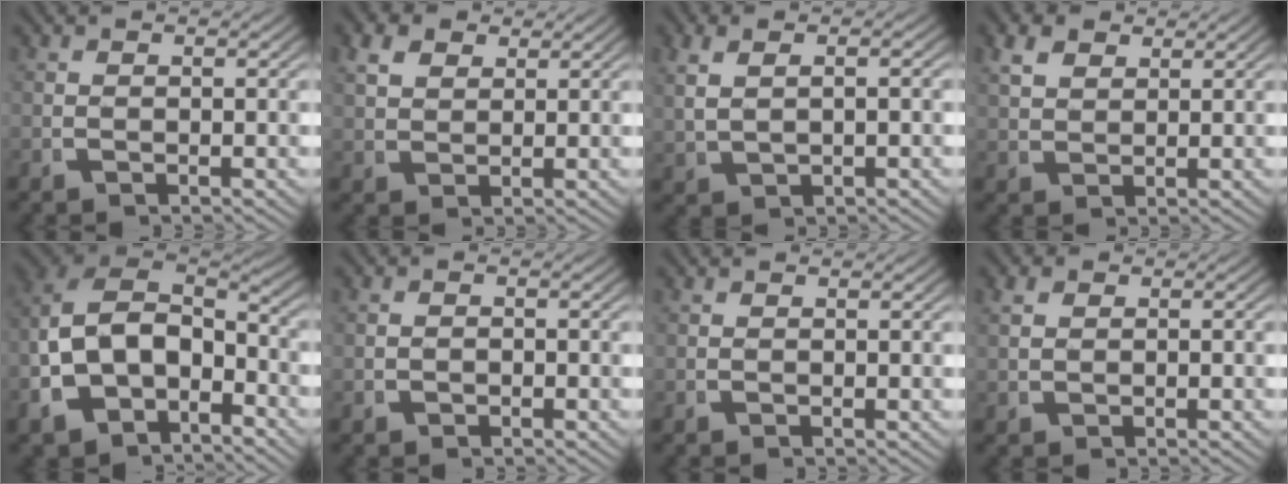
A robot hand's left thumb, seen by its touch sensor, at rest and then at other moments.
{"total": 3.6, "force": [2.6, 1.9, 1.5], "torque": [-0.022, 0.002, 0.050]}
{"total": 2.6, "force": [0.9, 1.3, 2.1], "torque": [-0.052, 0.001, 0.032]}
{"total": 3.3, "force": [2.6, 1.5, 1.3], "torque": [-0.017, 0.004, 0.052]}
{"total": 12.4, "force": [-1.7, 9.7, 7.5], "torque": [-0.194, -0.047, -0.017]}
{"total": 0.7, "force": [-0.5, 0.5, 0.2], "torque": [-0.006, -0.004, -0.009]}
{"total": 0.0}
{"total": 1.6, "force": [0.6, 1.3, 0.8], "torque": [-0.019, -0.006, 0.015]}